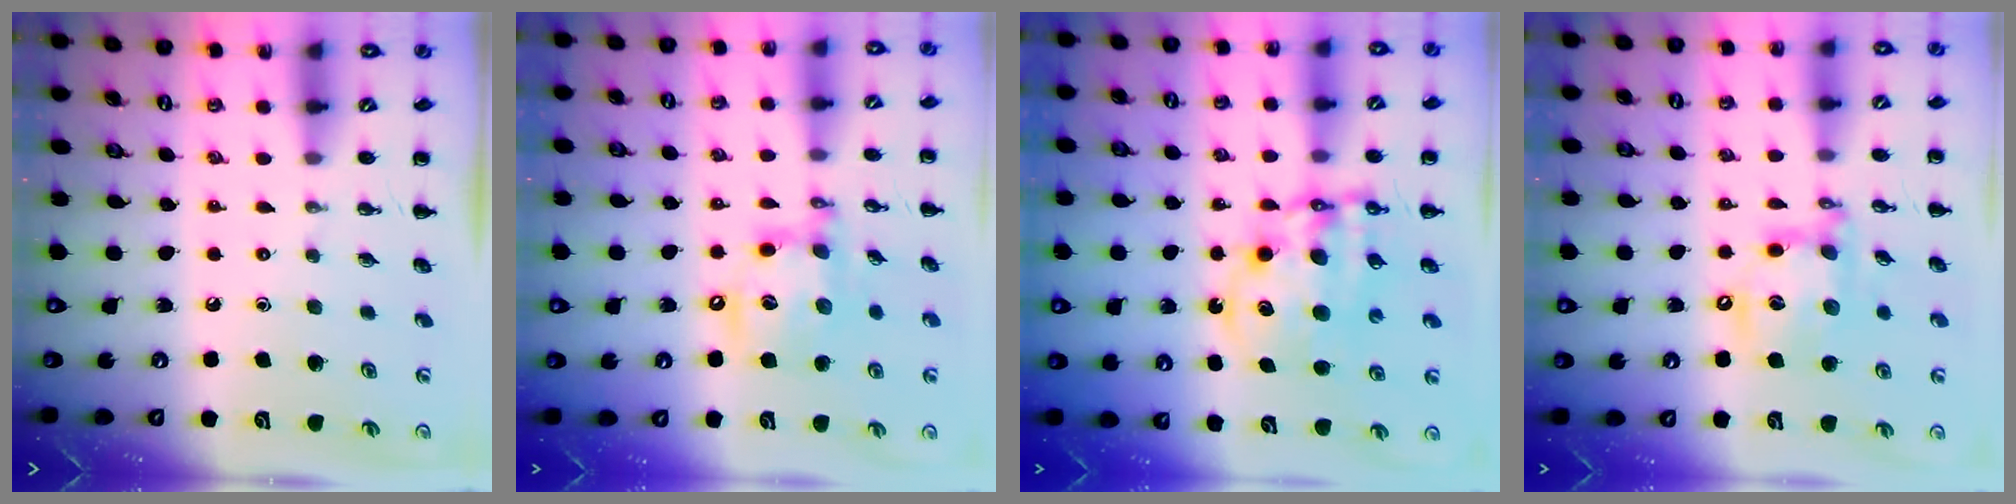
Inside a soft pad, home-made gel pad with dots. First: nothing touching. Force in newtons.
{"total": 15.4, "press": 15.1, "slide": 2.8}
{"total": 11.7, "press": 11.4, "slide": 2.8}
{"total": 15.0, "press": 14.6, "slide": 3.2}